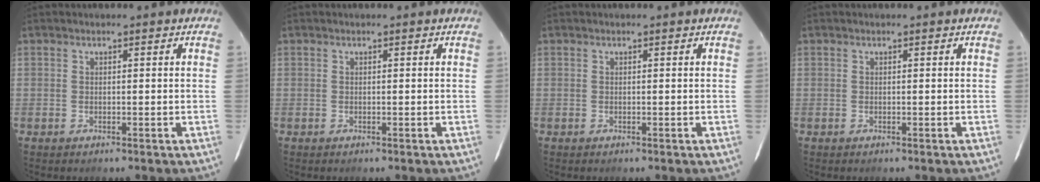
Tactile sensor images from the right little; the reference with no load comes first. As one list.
[{"total": 0.0}, {"total": 0.0}, {"total": 0.0}]